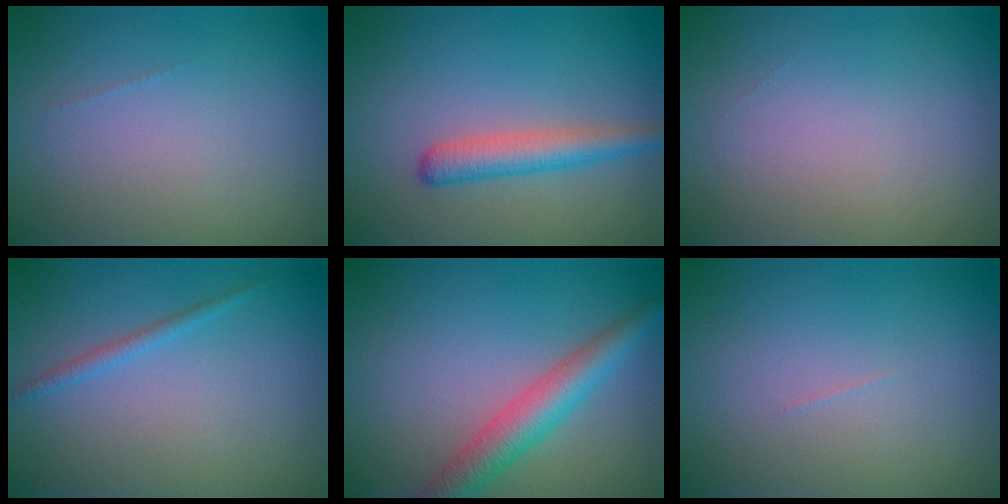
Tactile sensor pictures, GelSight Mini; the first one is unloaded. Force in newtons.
{"total": 2.9, "press": 2.9, "slide": 0.1}
{"total": 0.0}
{"total": 1.1, "press": 1.1, "slide": 0.1}
{"total": 4.4, "press": 4.4, "slide": 0.2}
{"total": 0.0}